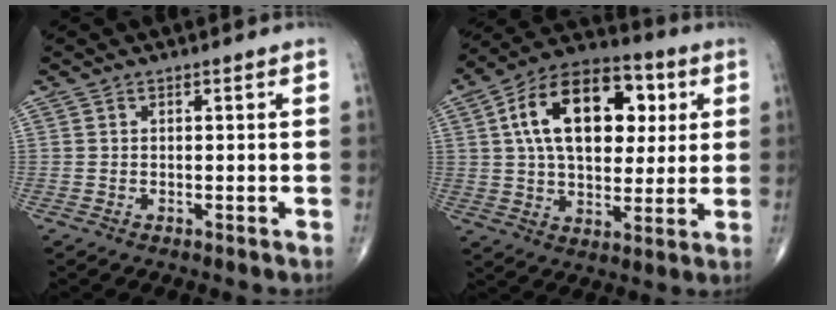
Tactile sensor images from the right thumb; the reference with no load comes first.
{"total": 21.5, "force": [5.4, 13.0, 16.3], "torque": [-0.235, 0.010, 0.083]}